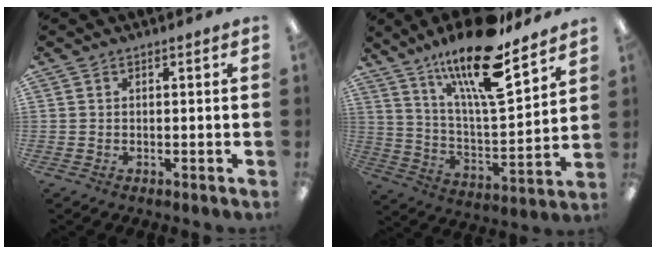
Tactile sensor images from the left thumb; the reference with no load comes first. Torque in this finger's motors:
{"motor_torque": [0.25, 0.24, 1.40, -1.37, 0.27]}